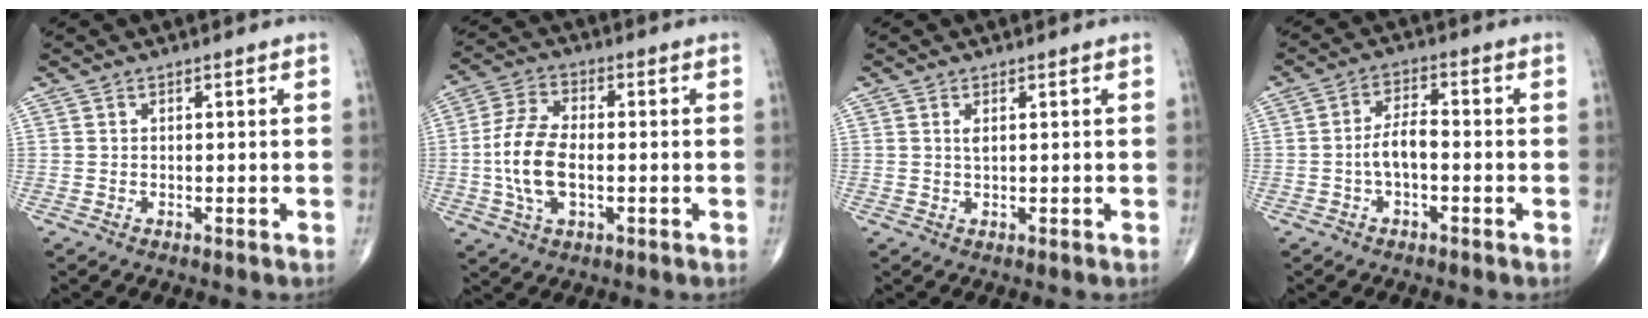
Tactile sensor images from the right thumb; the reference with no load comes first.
{"total": 11.4, "force": [-1.3, 6.1, 9.6], "torque": [-0.199, 0.011, -0.026]}
{"total": 1.1, "force": [0.4, 0.4, 0.9], "torque": [-0.016, -0.001, 0.008]}
{"total": 5.1, "force": [-1.2, 2.3, 4.3], "torque": [-0.079, 0.021, -0.026]}